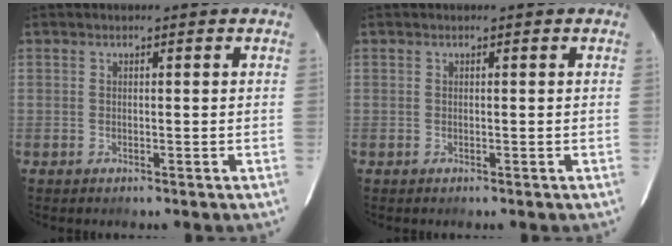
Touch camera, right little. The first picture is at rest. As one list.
[{"total": 0.0}]